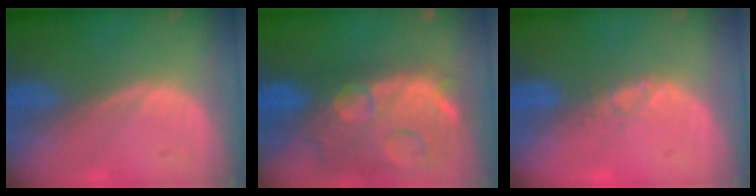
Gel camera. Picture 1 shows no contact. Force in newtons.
{"total": 14.9, "press": 12.0, "slide": 8.9}
{"total": 1.3, "press": 1.0, "slide": 0.8}